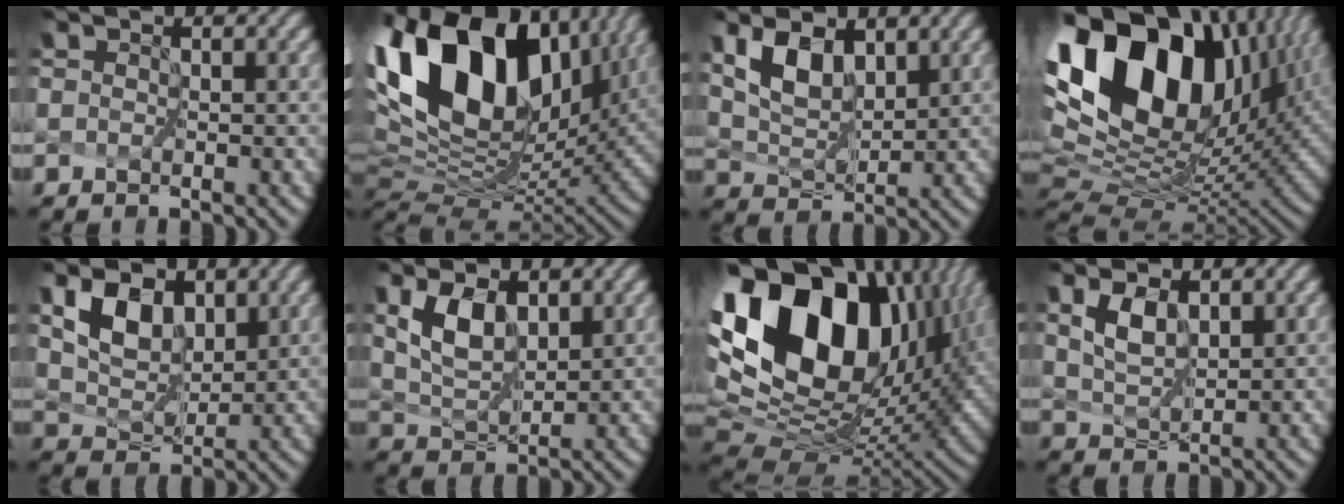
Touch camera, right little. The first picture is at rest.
{"total": 17.4, "force": [7.1, 9.6, 12.7], "torque": [-0.263, 0.027, 0.137]}
{"total": 2.9, "force": [2.0, 1.1, 1.8], "torque": [-0.043, -0.011, 0.045]}
{"total": 17.3, "force": [6.9, 9.7, 12.5], "torque": [-0.240, 0.045, 0.126]}
{"total": 3.3, "force": [2.0, 1.7, 1.9], "torque": [-0.046, -0.012, 0.041]}
{"total": 2.6, "force": [1.4, 0.9, 2.0], "torque": [-0.047, -0.008, 0.040]}
{"total": 17.7, "force": [5.7, 10.5, 13.0], "torque": [-0.252, 0.028, 0.104]}
{"total": 1.5, "force": [1.1, 0.2, 1.0], "torque": [-0.027, -0.006, 0.036]}